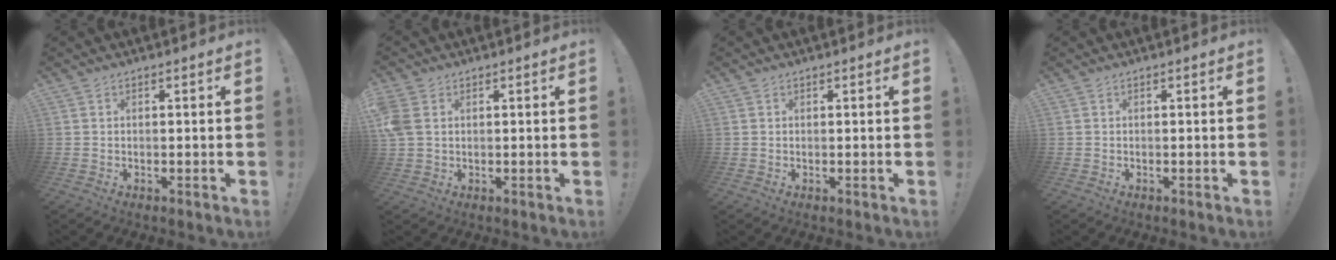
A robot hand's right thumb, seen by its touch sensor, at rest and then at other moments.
{"total": 5.7, "force": [1.7, 4.1, 3.6], "torque": [-0.075, 0.000, 0.035]}
{"total": 0.8, "force": [0.4, 0.6, -0.1], "torque": [0.008, -0.002, 0.006]}
{"total": 0.0}